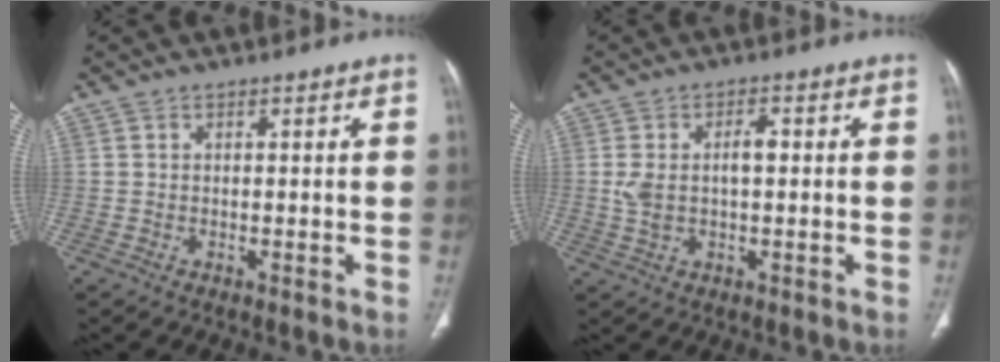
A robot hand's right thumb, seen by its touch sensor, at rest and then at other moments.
{"total": 6.0, "force": [0.4, 3.1, 5.1], "torque": [-0.107, 0.019, 0.009]}